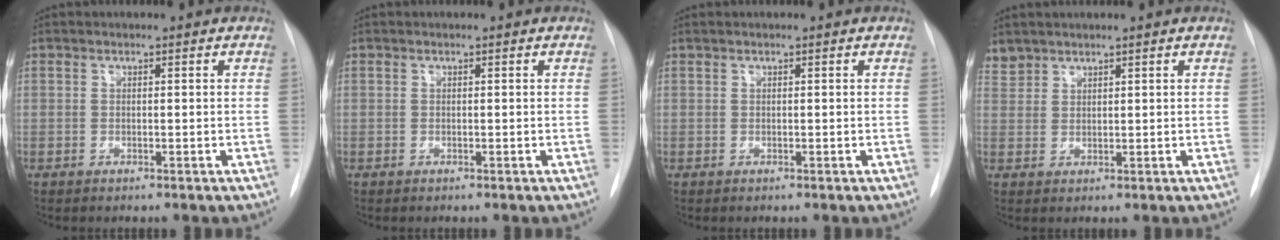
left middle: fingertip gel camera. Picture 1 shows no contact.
{"total": 0.0}
{"total": 0.0}
{"total": 2.4, "force": [2.3, 0.9, -0.3], "torque": [0.006, 0.011, 0.046]}